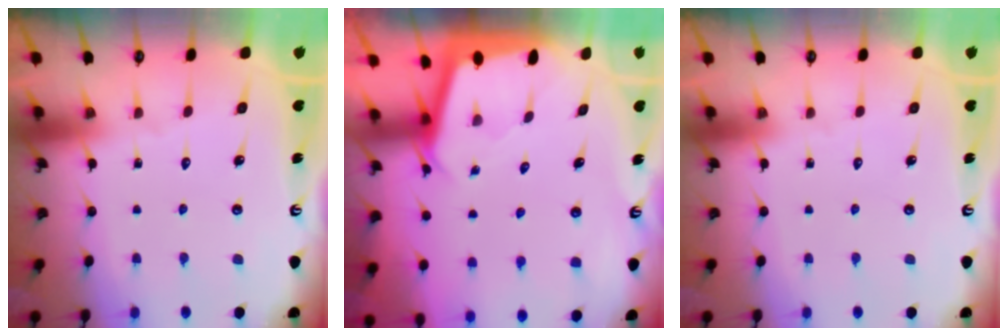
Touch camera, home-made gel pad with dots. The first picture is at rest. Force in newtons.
{"total": 2.2, "press": 2.1, "slide": 0.3}
{"total": 0.0}